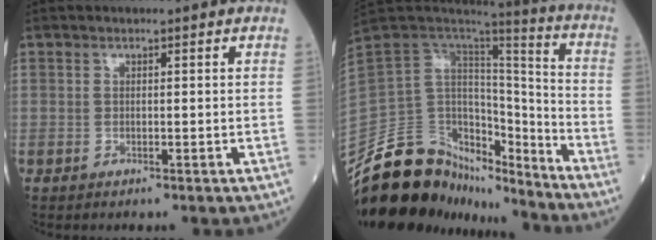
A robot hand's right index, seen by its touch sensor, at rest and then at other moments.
{"total": 23.0, "force": [-19.5, 9.4, 7.9], "torque": [-0.176, 0.046, -0.320]}